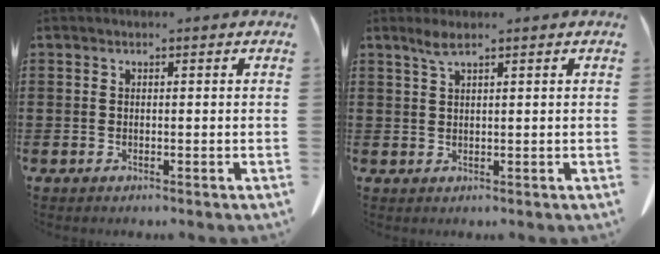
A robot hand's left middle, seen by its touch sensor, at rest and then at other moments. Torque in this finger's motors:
{"motor_torque": [0.33, -0.06, 0.01, 0.03]}